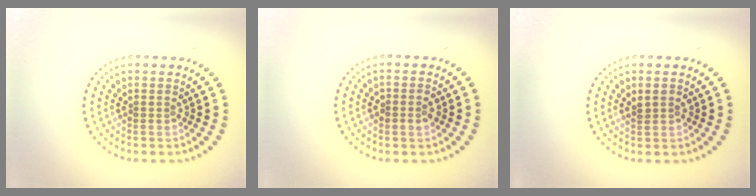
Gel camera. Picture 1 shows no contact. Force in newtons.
{"total": 1.5, "press": 1.5, "slide": 0.3}
{"total": 1.1, "press": 1.1, "slide": 0.3}